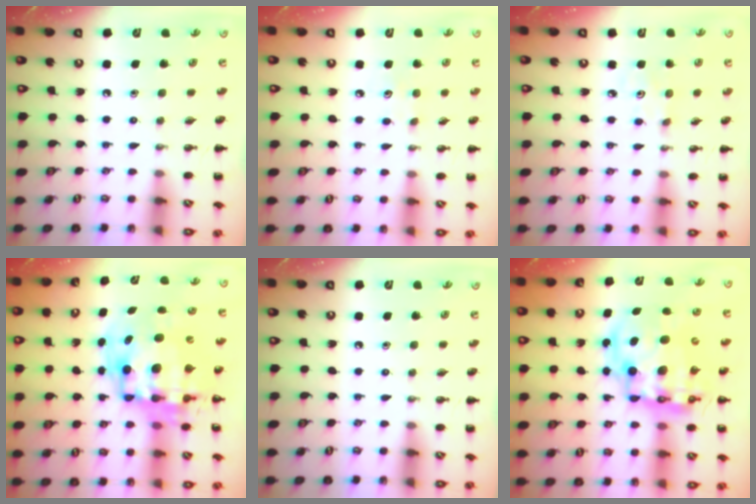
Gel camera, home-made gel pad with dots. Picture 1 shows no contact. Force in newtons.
{"total": 4.6, "press": 4.5, "slide": 1.1}
{"total": 2.7, "press": 2.6, "slide": 0.6}
{"total": 12.3, "press": 12.0, "slide": 2.9}
{"total": 0.0}
{"total": 15.2, "press": 14.7, "slide": 3.9}